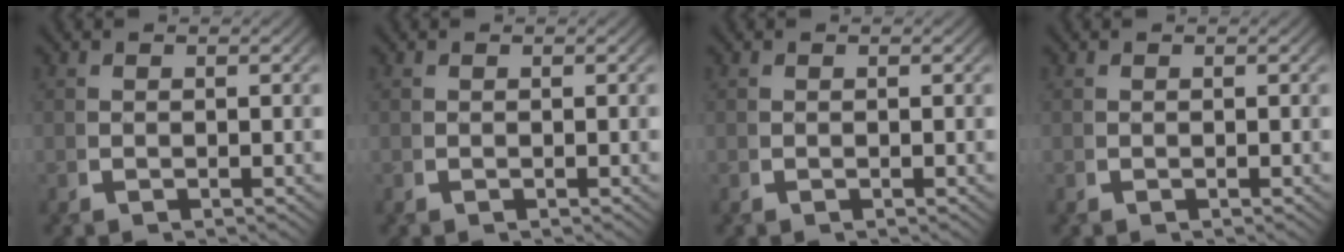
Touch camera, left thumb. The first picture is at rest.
{"total": 0.0}
{"total": 0.0}
{"total": 0.0}